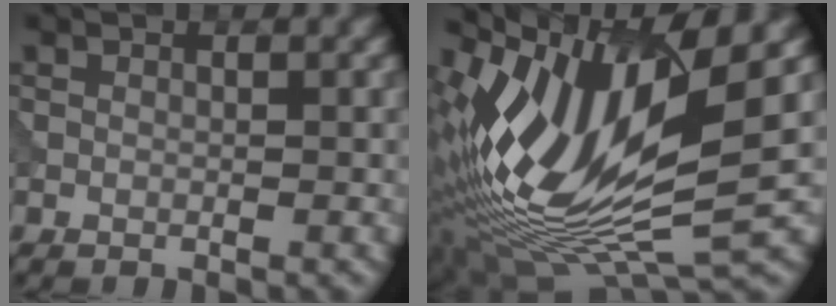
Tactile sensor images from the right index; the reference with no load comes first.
{"total": 13.1, "force": [2.2, 4.5, 12.1], "torque": [-0.238, 0.002, 0.048]}